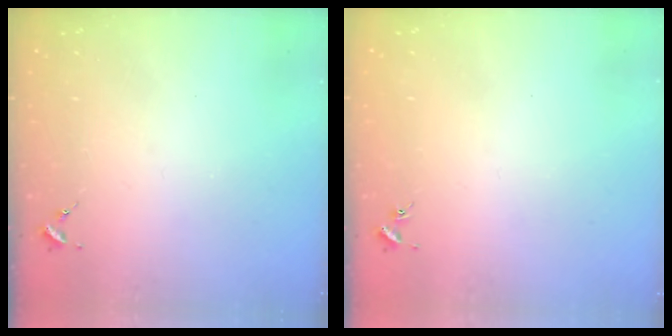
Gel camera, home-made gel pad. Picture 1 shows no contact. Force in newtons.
{"total": 0.8, "press": 0.8, "slide": 0.2}